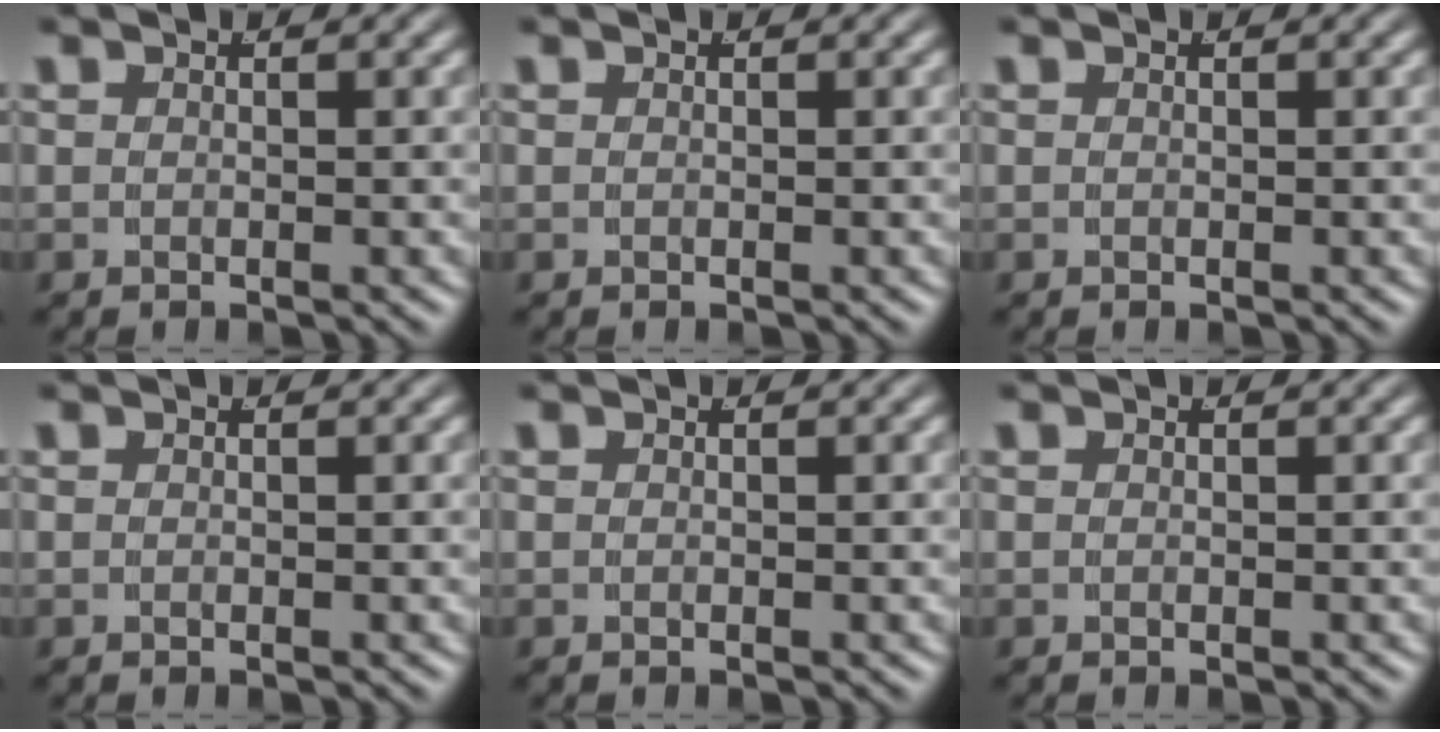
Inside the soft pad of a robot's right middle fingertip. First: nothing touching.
{"total": 0.0}
{"total": 0.0}
{"total": 0.0}
{"total": 0.0}
{"total": 0.0}